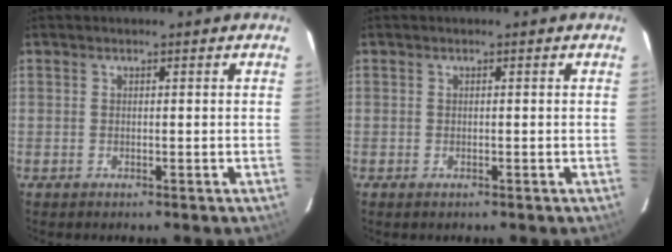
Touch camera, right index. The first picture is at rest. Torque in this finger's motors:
{"motor_torque": [-0.23, -0.27, -0.04, -0.03]}